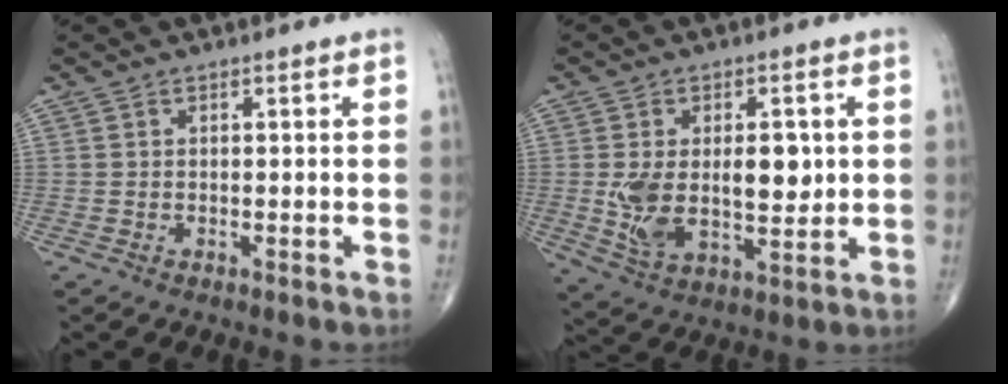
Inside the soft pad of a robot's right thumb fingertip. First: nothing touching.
{"total": 13.5, "force": [0.9, 7.3, 11.3], "torque": [-0.182, -0.010, 0.030]}